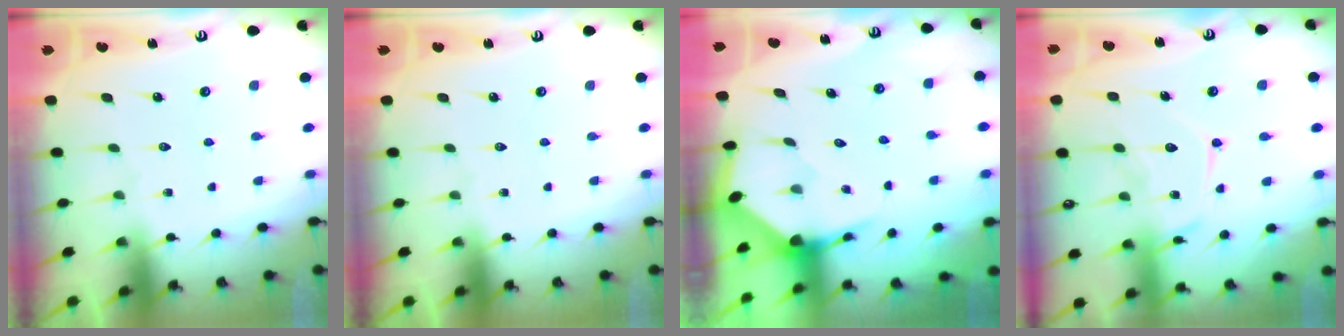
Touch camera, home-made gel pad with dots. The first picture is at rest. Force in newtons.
{"total": 0.0}
{"total": 3.7, "press": 3.6, "slide": 0.4}
{"total": 13.4, "press": 13.3, "slide": 1.3}